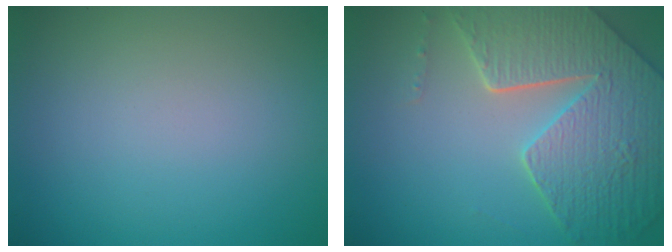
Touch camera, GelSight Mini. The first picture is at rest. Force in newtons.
{"total": 8.2, "press": 5.9, "slide": 5.6}